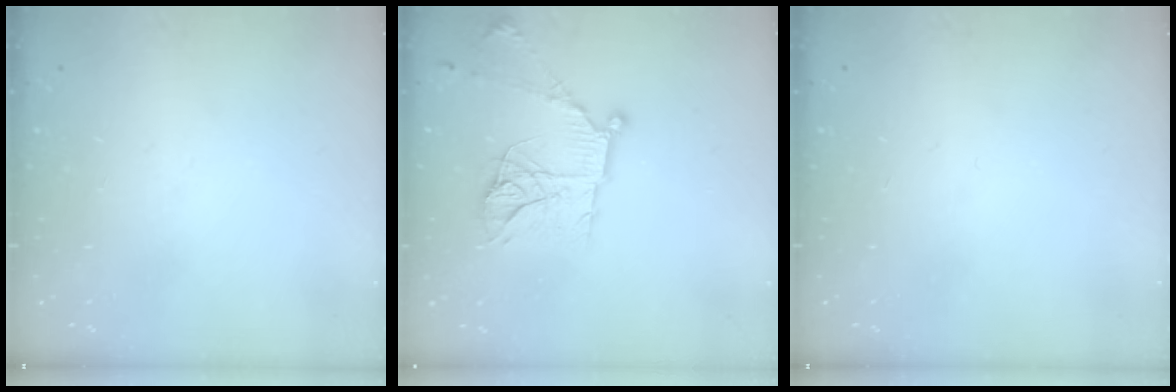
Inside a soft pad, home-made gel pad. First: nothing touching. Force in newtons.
{"total": 16.6, "press": 16.6, "slide": 1.3}
{"total": 0.0}